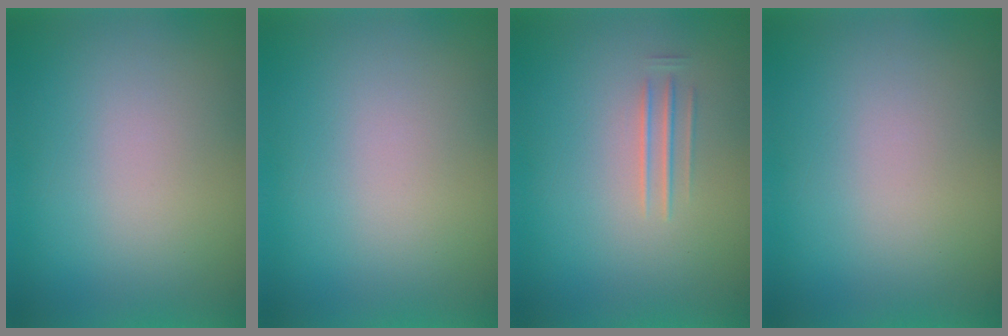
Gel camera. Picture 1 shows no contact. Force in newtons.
{"total": 0.0}
{"total": 1.6}
{"total": 0.0}